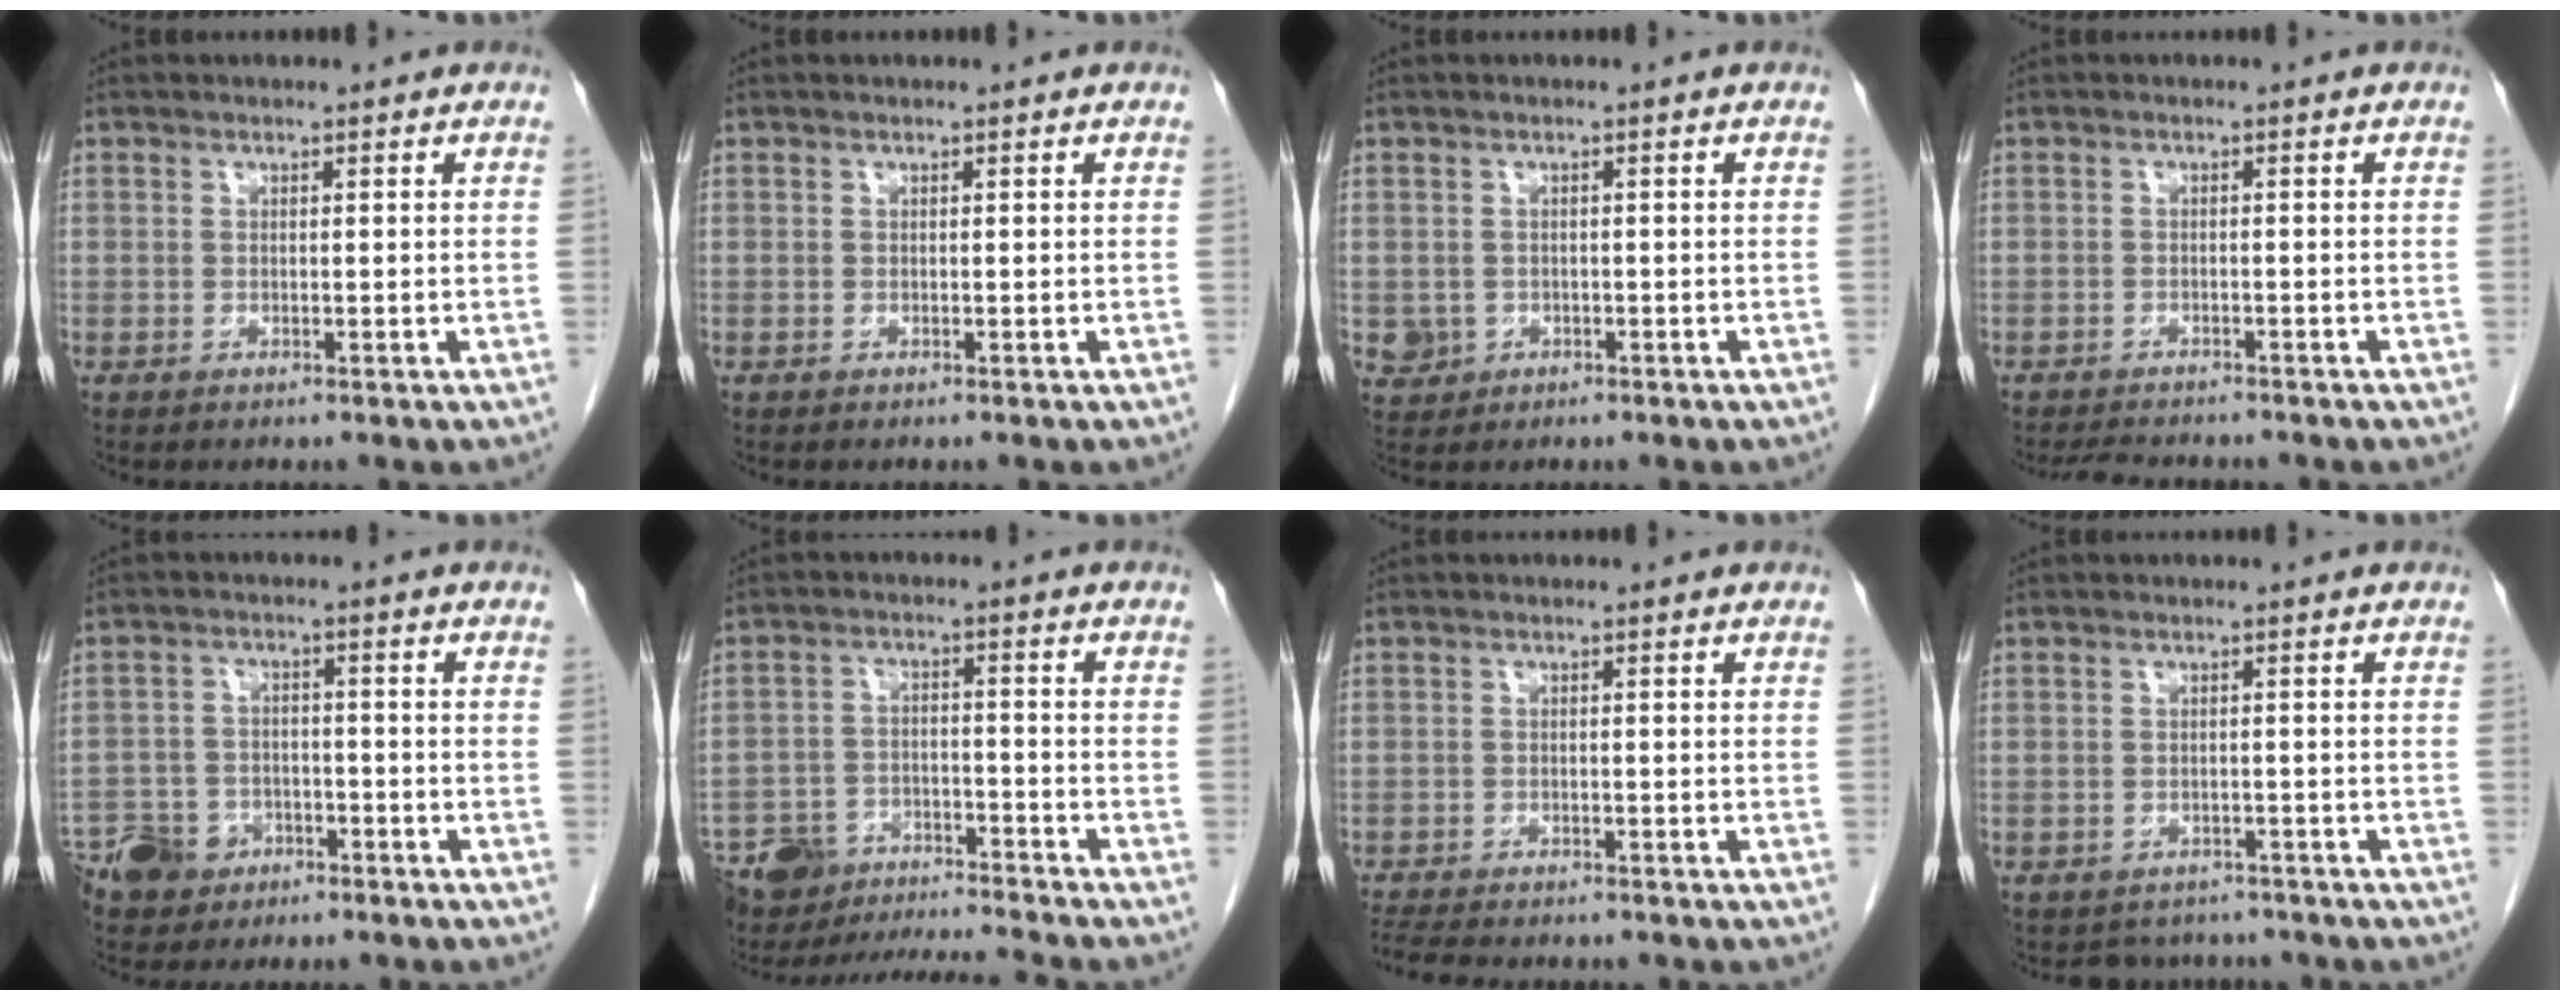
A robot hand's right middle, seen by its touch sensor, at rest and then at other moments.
{"total": 0.0}
{"total": 2.4, "force": [-0.6, 2.3, 0.3], "torque": [-0.001, 0.005, -0.003]}
{"total": 5.2, "force": [-4.8, 1.1, 1.7], "torque": [-0.024, -0.010, -0.073]}
{"total": 6.6, "force": [-4.6, 4.6, 1.4], "torque": [-0.030, 0.007, -0.081]}
{"total": 12.9, "force": [-12.6, 0.5, 3.0], "torque": [-0.051, 0.015, -0.202]}
{"total": 9.2, "force": [-7.9, 2.4, 3.9], "torque": [-0.068, -0.006, -0.115]}
{"total": 4.9, "force": [-4.4, 2.2, -0.1], "torque": [0.005, 0.009, -0.055]}